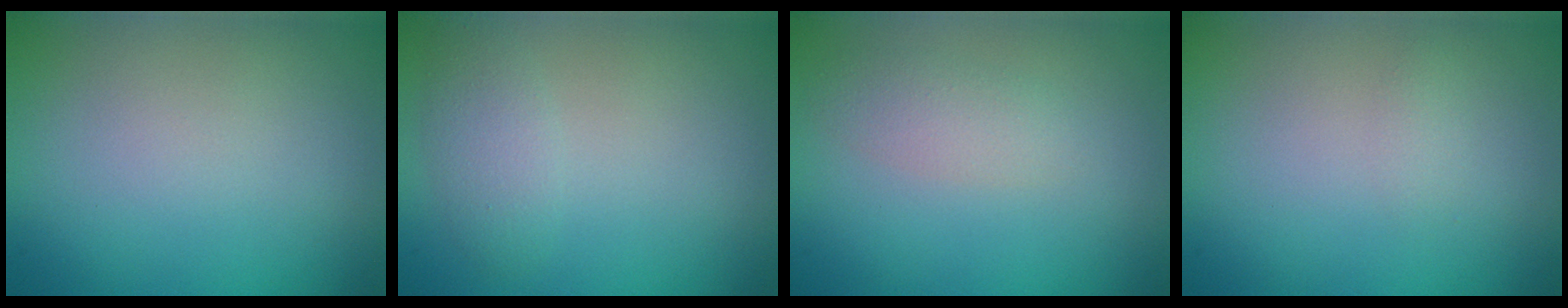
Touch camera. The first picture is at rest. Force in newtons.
{"total": 2.0, "press": 2.0, "slide": 0.1}
{"total": 2.0, "press": 2.0, "slide": 0.1}
{"total": 0.8, "press": 0.7, "slide": 0.1}